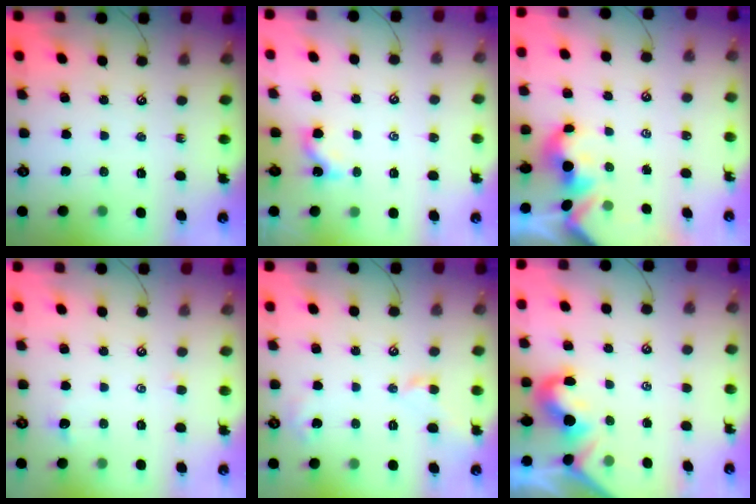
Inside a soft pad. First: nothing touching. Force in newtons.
{"total": 1.6, "press": 1.6, "slide": 0.4}
{"total": 1.8, "press": 1.8, "slide": 0.2}
{"total": 1.6, "press": 1.6, "slide": 0.2}
{"total": 1.7, "press": 1.6, "slide": 0.6}
{"total": 2.0, "press": 1.8, "slide": 0.9}